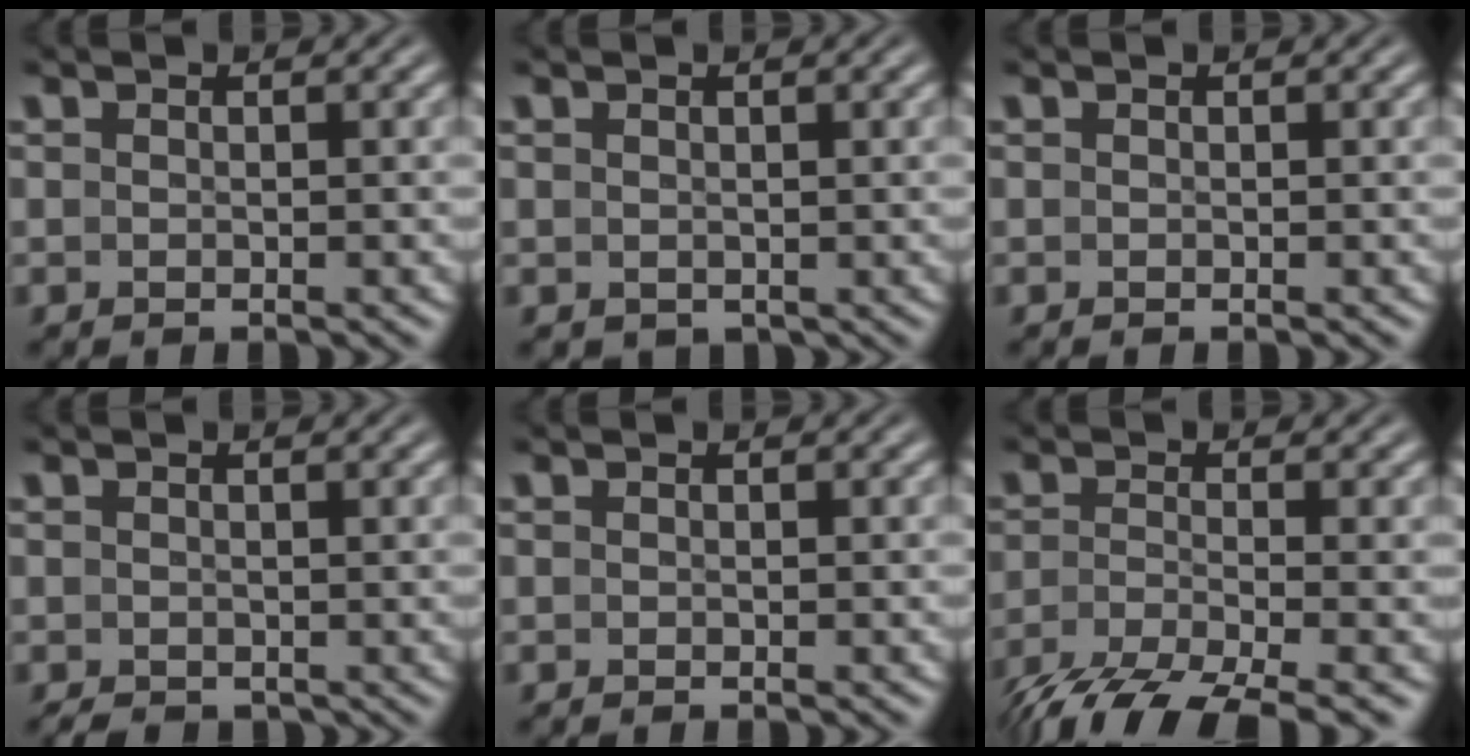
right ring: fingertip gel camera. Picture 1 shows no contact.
{"total": 0.8, "force": [0.0, 0.8, 0.1], "torque": [-0.002, -0.013, 0.013]}
{"total": 0.0}
{"total": 1.2, "force": [-0.9, 0.8, 0.3], "torque": [-0.003, -0.014, -0.007]}
{"total": 0.0}
{"total": 6.8, "force": [-5.3, 1.7, 3.9], "torque": [-0.066, -0.021, -0.070]}